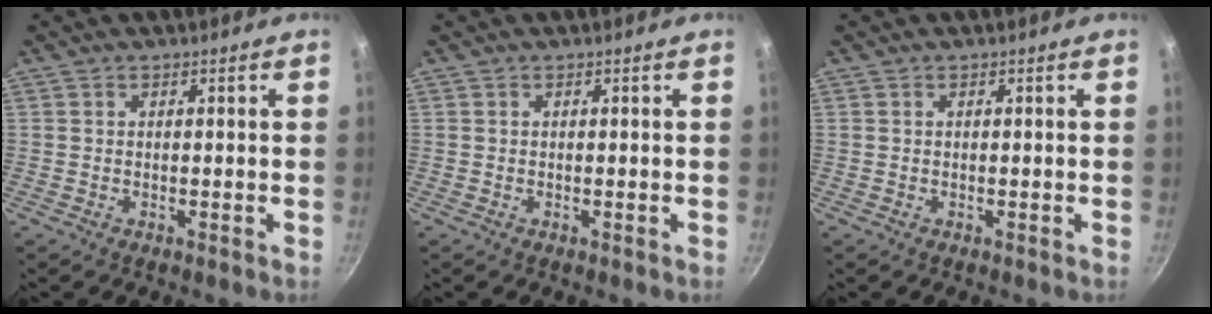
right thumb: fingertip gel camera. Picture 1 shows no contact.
{"total": 0.0}
{"total": 0.0}